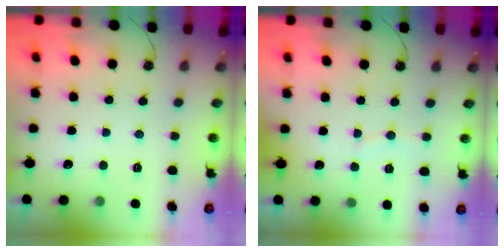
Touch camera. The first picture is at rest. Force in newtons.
{"total": 4.4, "press": 4.4, "slide": 0.5}